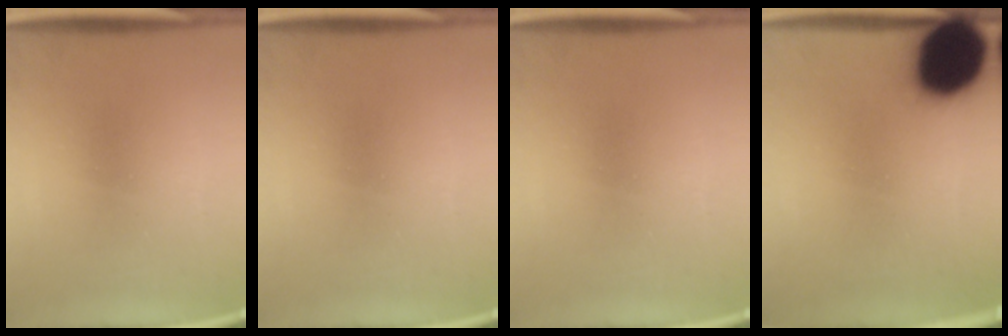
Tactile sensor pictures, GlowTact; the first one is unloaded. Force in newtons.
{"total": 0.0}
{"total": 0.0}
{"total": 21.3}